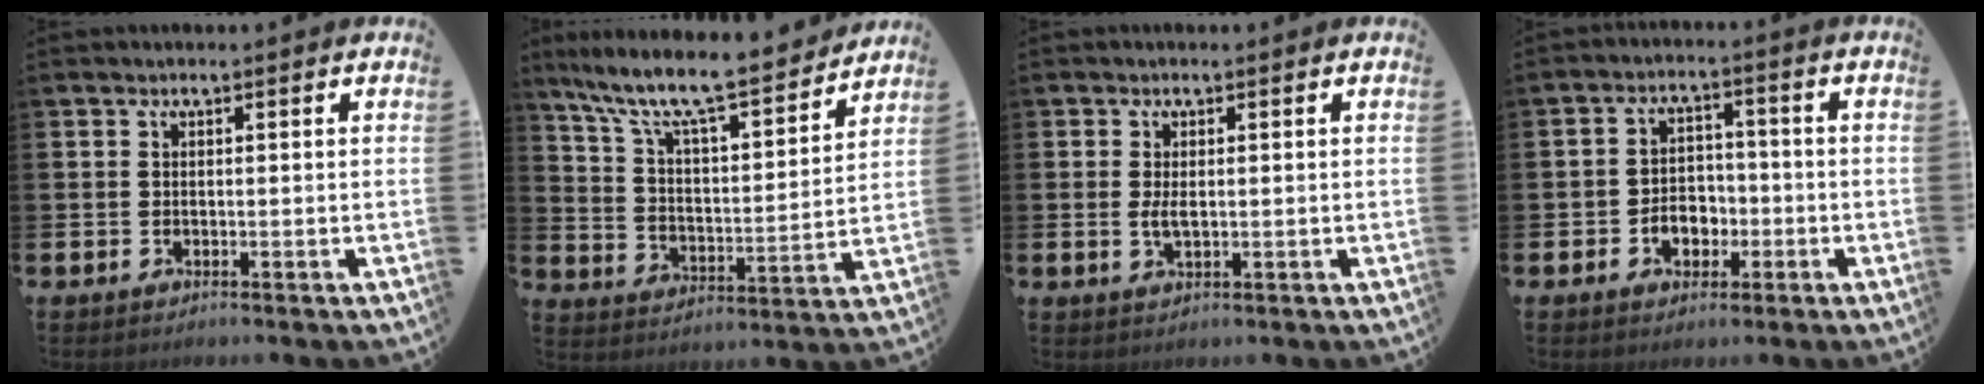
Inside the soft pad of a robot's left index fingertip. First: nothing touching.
{"total": 10.0, "force": [8.9, 1.2, 4.2], "torque": [-0.118, -0.067, 0.147]}
{"total": 2.1, "force": [0.1, 0.9, 1.9], "torque": [-0.030, -0.001, 0.000]}
{"total": 4.0, "force": [-1.6, 3.1, 2.1], "torque": [-0.036, 0.004, -0.035]}